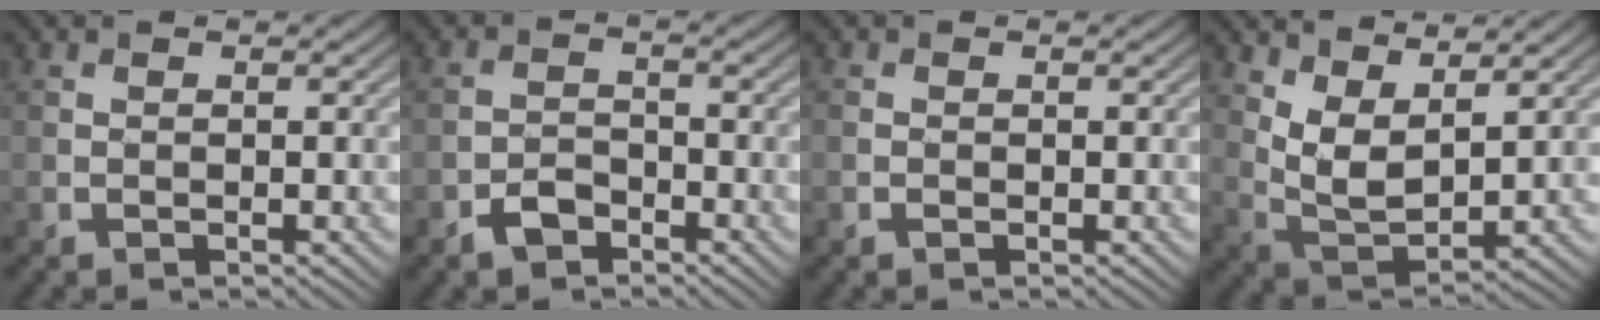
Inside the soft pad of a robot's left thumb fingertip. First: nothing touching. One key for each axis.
{"total": 3.0, "fx": -2.1, "fy": 1.7, "fz": 1.3, "tx": -0.023, "ty": 0.003, "tz": -0.047}
{"total": 0.9, "fx": -0.3, "fy": 0.7, "fz": 0.5, "tx": -0.010, "ty": -0.003, "tz": -0.007}
{"total": 6.8, "fx": 4.2, "fy": 2.7, "fz": 4.6, "tx": -0.106, "ty": -0.006, "tz": 0.087}